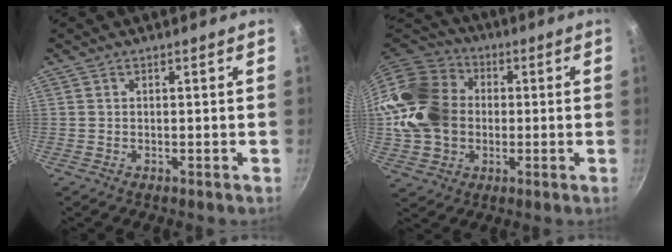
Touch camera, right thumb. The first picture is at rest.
{"total": 20.3, "force": [0.6, 16.4, 11.9], "torque": [-0.222, 0.038, 0.010]}